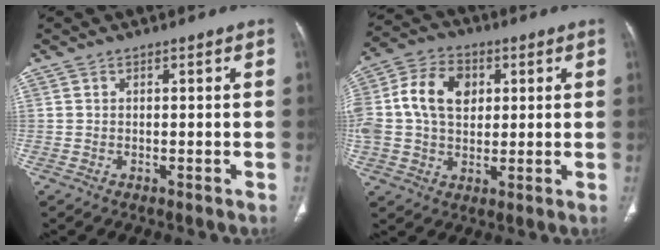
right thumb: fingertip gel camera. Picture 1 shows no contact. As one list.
[{"total": 14.7, "force": [2.7, 10.6, 9.8], "torque": [-0.191, 0.012, 0.044]}]